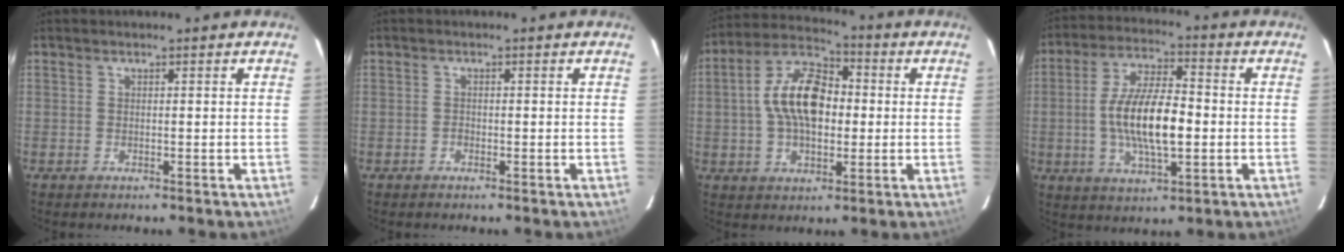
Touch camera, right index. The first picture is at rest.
{"total": 0.7, "force": [-0.5, 0.5, 0.2], "torque": [-0.004, 0.001, -0.008]}
{"total": 13.4, "force": [0.3, 7.7, 11.0], "torque": [-0.206, 0.025, -0.002]}
{"total": 13.4, "force": [-1.5, 4.8, 12.4], "torque": [-0.240, 0.002, -0.025]}